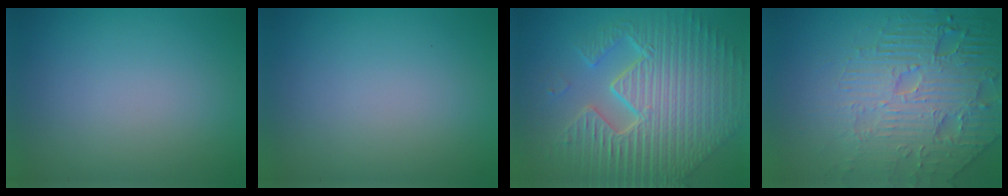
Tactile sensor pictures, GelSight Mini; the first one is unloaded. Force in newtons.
{"total": 0.0}
{"total": 11.4, "press": 7.4, "slide": 8.7}
{"total": 8.7, "press": 6.1, "slide": 6.2}